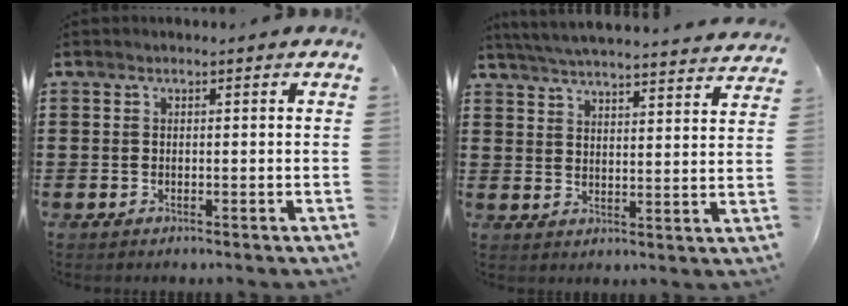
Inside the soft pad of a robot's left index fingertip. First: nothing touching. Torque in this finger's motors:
{"motor_torque": [2.14, 0.00, -0.04, 0.06]}